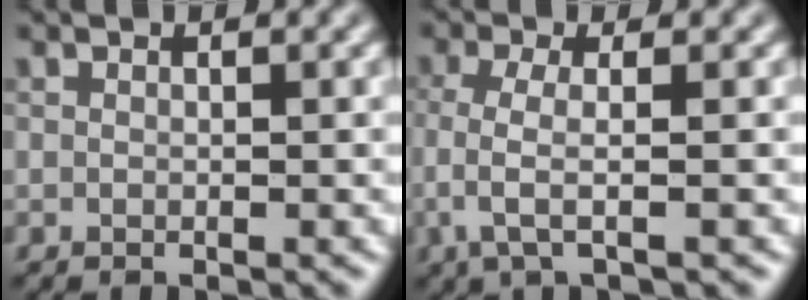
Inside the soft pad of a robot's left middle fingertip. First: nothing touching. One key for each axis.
{"total": 2.8, "fx": -0.6, "fy": 0.7, "fz": 2.6, "tx": -0.058, "ty": -0.006, "tz": -0.016}